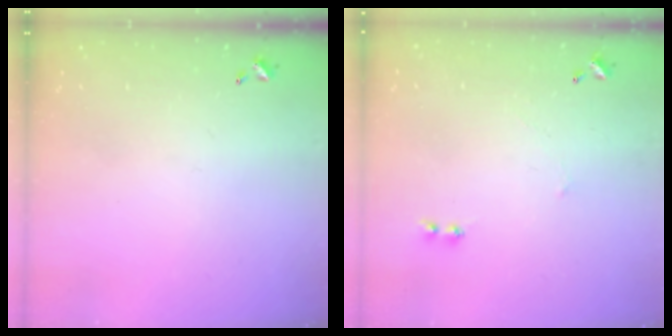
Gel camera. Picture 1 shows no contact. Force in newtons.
{"total": 2.9, "press": 2.9, "slide": 0.4}